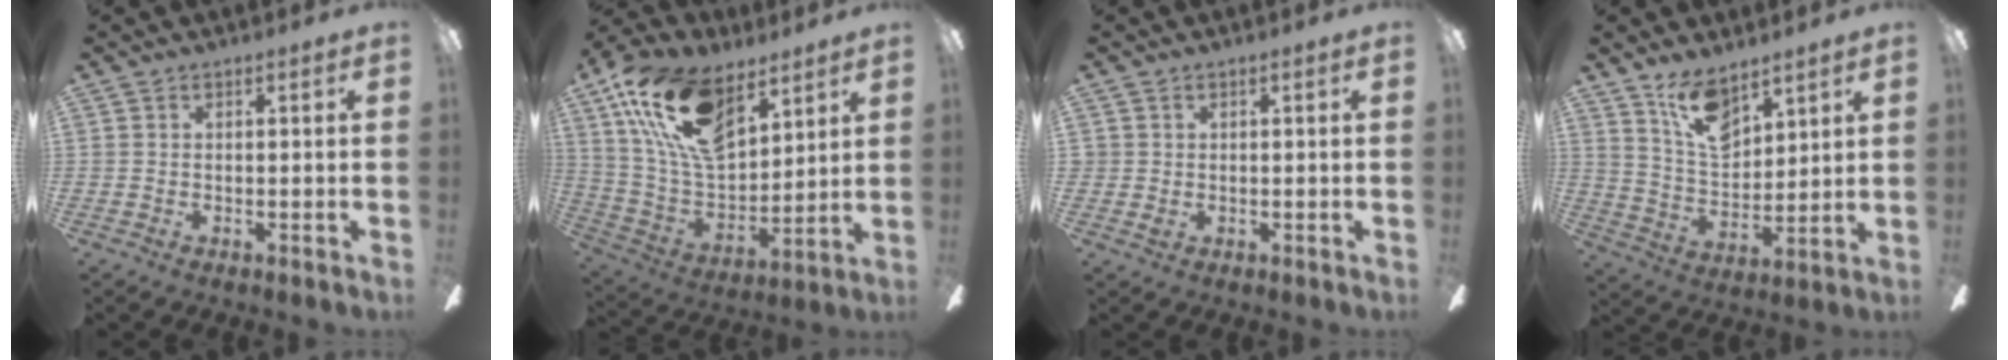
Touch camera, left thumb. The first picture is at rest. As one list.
[{"total": 21.0, "force": [11.9, 11.2, 13.2], "torque": [-0.273, -0.050, 0.216]}, {"total": 1.5, "force": [0.2, 1.4, 0.5], "torque": [-0.002, 0.001, 0.001]}, {"total": 11.3, "force": [8.0, 5.7, 5.7], "torque": [-0.102, -0.037, 0.149]}]